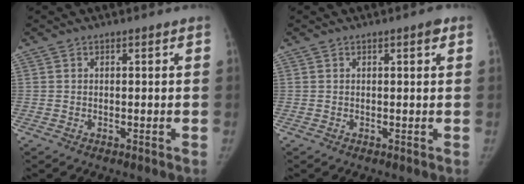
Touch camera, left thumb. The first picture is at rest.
{"total": 1.3, "force": [0.7, 0.3, 1.1], "torque": [-0.016, 0.000, 0.007]}